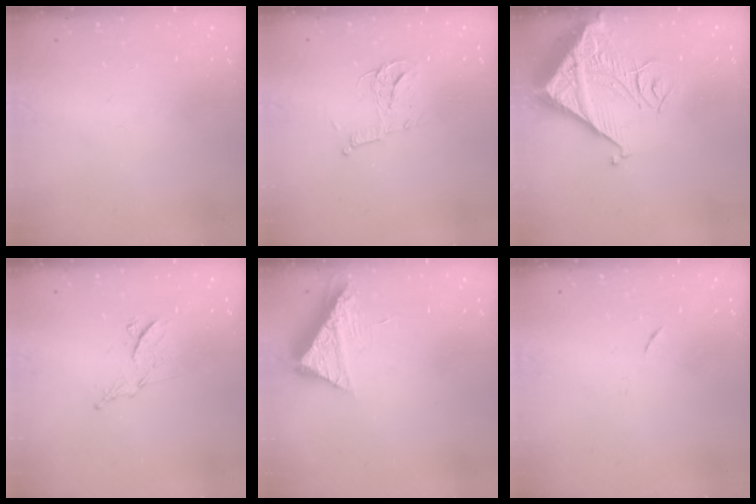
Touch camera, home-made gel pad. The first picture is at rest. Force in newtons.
{"total": 8.0, "press": 8.0, "slide": 0.3}
{"total": 10.3, "press": 10.3, "slide": 1.3}
{"total": 7.6, "press": 7.5, "slide": 1.1}
{"total": 8.2, "press": 8.2, "slide": 0.3}
{"total": 3.5, "press": 3.4, "slide": 0.9}